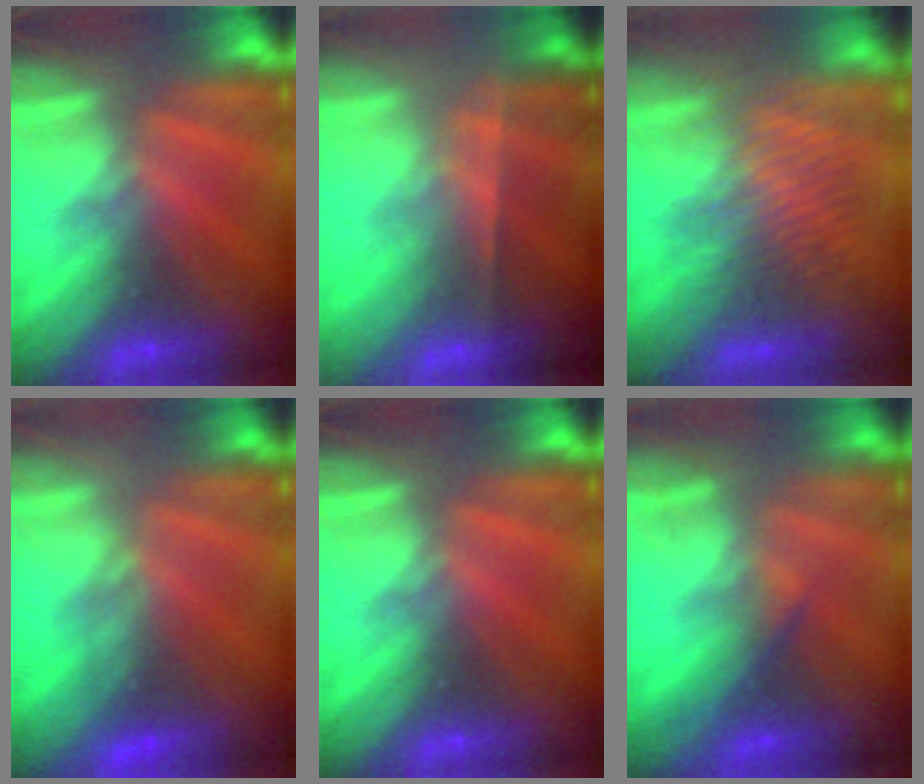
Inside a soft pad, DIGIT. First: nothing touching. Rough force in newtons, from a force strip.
{"total": 7.7}
{"total": 3.8}
{"total": 4.5}
{"total": 0.0}
{"total": 1.9}